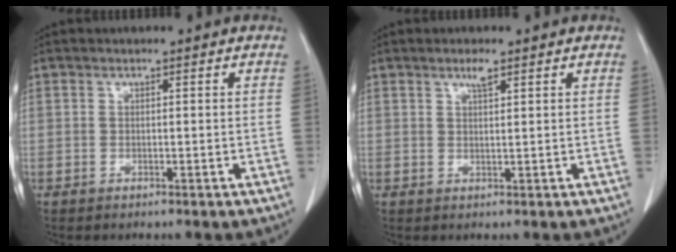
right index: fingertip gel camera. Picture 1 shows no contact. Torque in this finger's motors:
{"motor_torque": [-0.01, 0.03, 0.00, 0.03]}